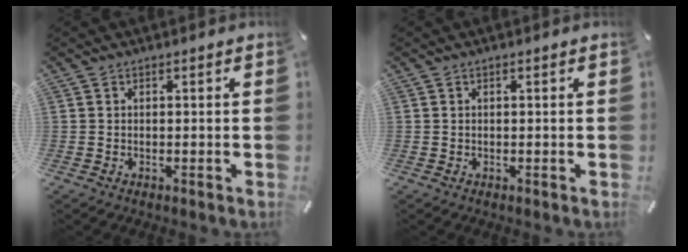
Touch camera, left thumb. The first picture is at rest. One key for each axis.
{"total": 0.0}